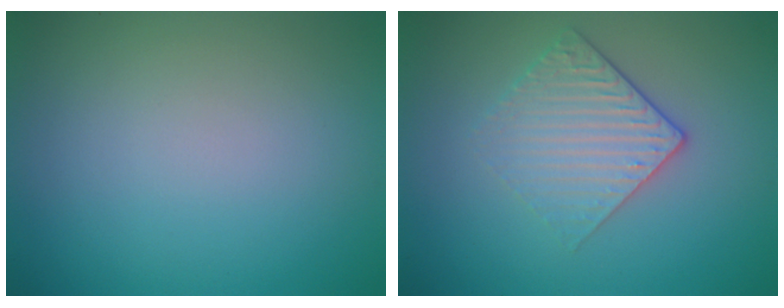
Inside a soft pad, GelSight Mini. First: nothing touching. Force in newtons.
{"total": 3.1, "press": 2.7, "slide": 1.7}